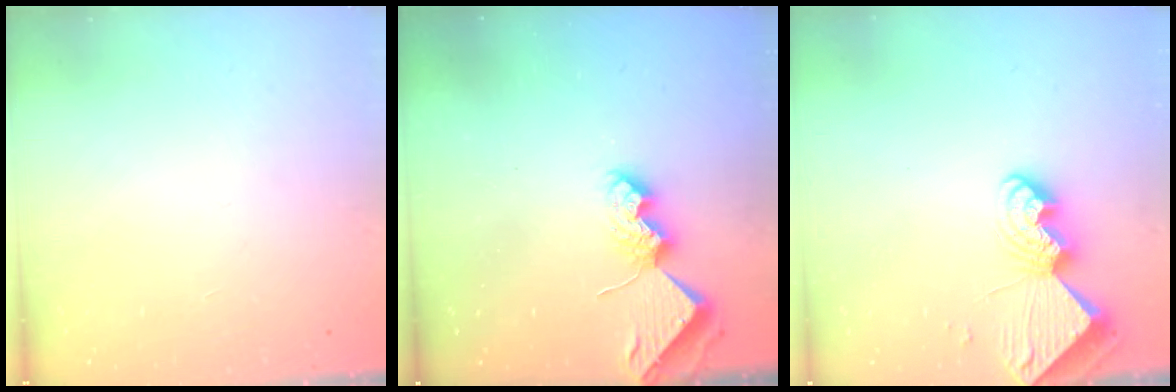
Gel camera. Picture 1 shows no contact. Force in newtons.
{"total": 7.6, "press": 7.6, "slide": 0.8}
{"total": 10.0, "press": 9.9, "slide": 0.9}